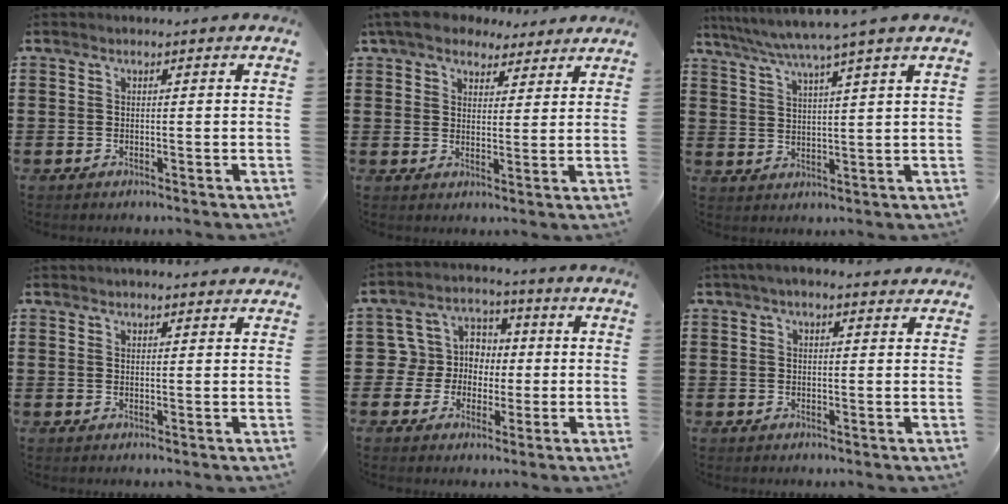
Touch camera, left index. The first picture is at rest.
{"total": 6.5, "force": [5.5, 2.5, 2.3], "torque": [-0.064, -0.002, 0.103]}
{"total": 5.9, "force": [4.8, -1.2, 3.1], "torque": [-0.076, -0.026, 0.080]}
{"total": 1.8, "force": [1.7, 0.1, 0.4], "torque": [-0.011, 0.003, 0.034]}
{"total": 6.6, "force": [-0.1, 6.5, 1.5], "torque": [-0.059, 0.013, -0.002]}
{"total": 2.6, "force": [1.9, 0.8, 1.6], "torque": [-0.035, 0.007, 0.034]}